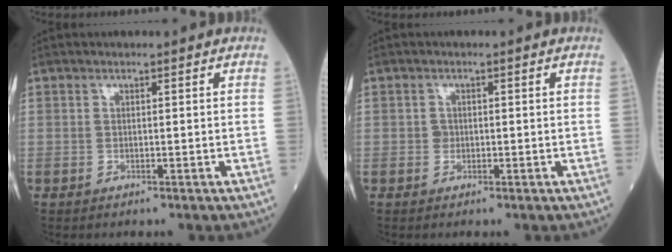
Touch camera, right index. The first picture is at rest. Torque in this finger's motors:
{"motor_torque": [-0.09, -0.02, -0.03, 0.00]}